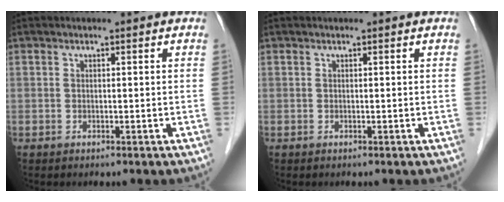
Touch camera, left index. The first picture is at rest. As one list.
[{"total": 0.0}]